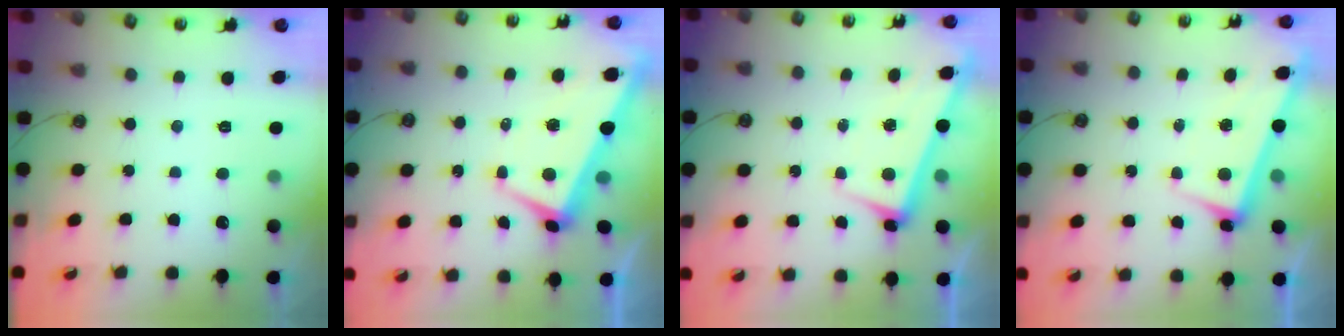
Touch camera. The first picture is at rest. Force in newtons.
{"total": 1.2, "press": 0.6, "slide": 1.0}
{"total": 2.6, "press": 2.5, "slide": 0.7}
{"total": 2.6, "press": 2.5, "slide": 0.7}